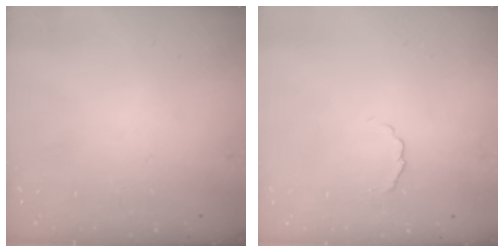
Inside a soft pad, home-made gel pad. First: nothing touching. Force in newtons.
{"total": 2.4, "press": 2.4, "slide": 0.5}